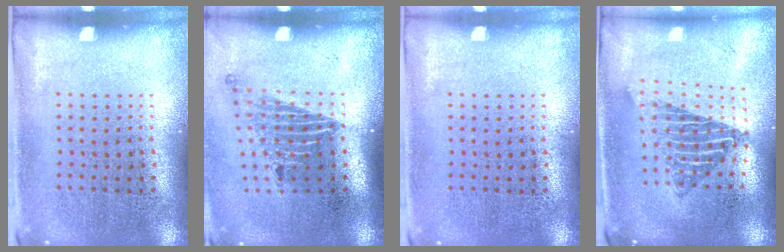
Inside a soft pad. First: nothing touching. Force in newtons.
{"total": 1.7, "press": 1.2, "slide": 1.2}
{"total": 0.0}
{"total": 1.7, "press": 1.3, "slide": 1.0}